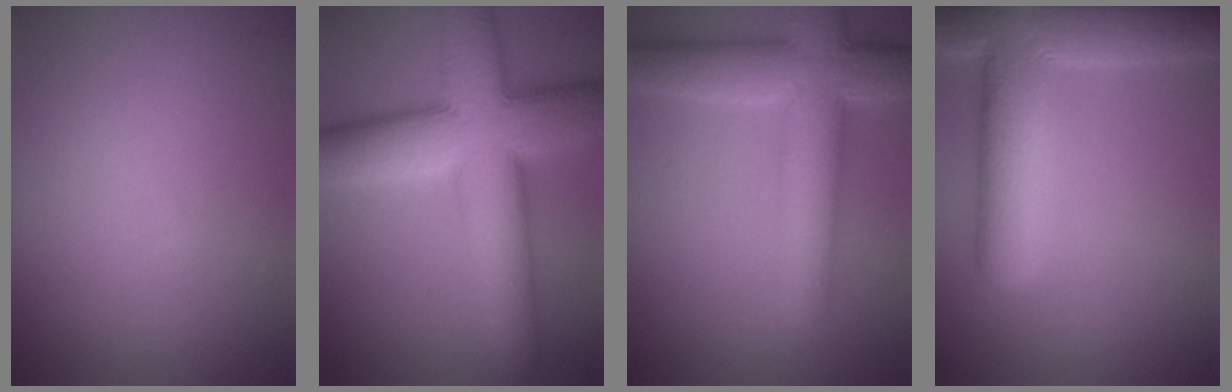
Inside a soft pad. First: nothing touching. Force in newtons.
{"total": 11.9, "press": 11.9, "slide": 0.5}
{"total": 8.3, "press": 8.3, "slide": 0.2}
{"total": 9.7, "press": 9.6, "slide": 1.2}